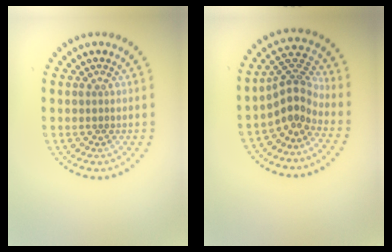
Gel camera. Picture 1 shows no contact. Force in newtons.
{"total": 3.3, "press": 2.3, "slide": 2.4}